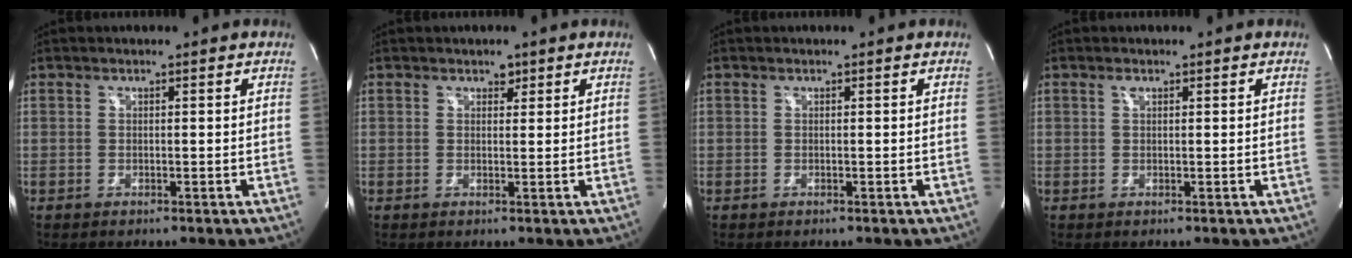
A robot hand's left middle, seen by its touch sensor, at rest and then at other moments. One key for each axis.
{"total": 1.2, "fx": 0.8, "fy": 0.8, "fz": 0.5, "tx": -0.006, "ty": 0.002, "tz": 0.012}
{"total": 0.0}
{"total": 0.6, "fx": 0.4, "fy": 0.2, "fz": 0.4, "tx": -0.012, "ty": 0.003, "tz": 0.007}